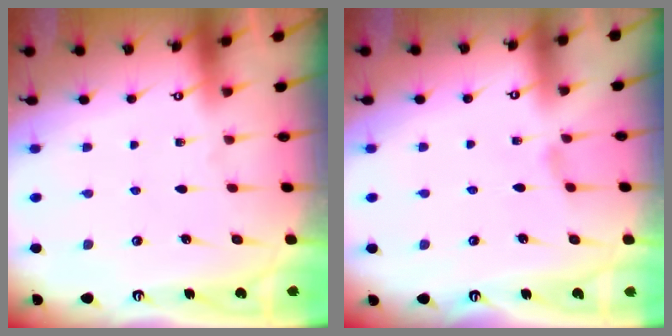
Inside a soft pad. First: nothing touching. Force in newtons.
{"total": 1.8, "press": 1.8, "slide": 0.4}